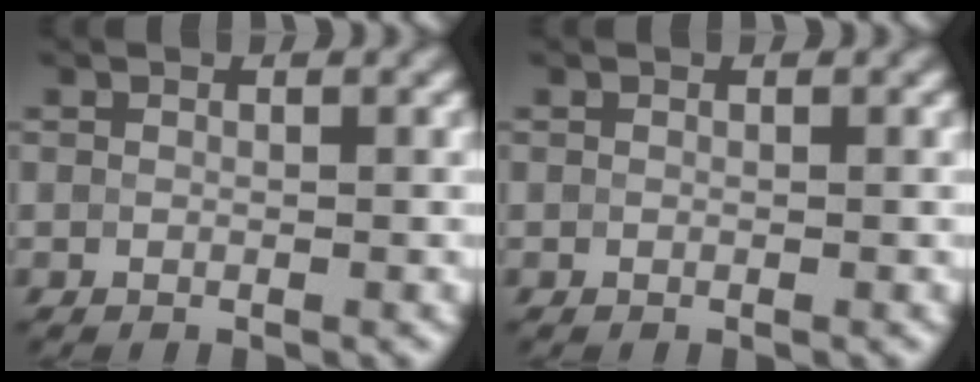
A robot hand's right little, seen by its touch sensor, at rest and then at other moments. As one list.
[{"total": 0.0}]